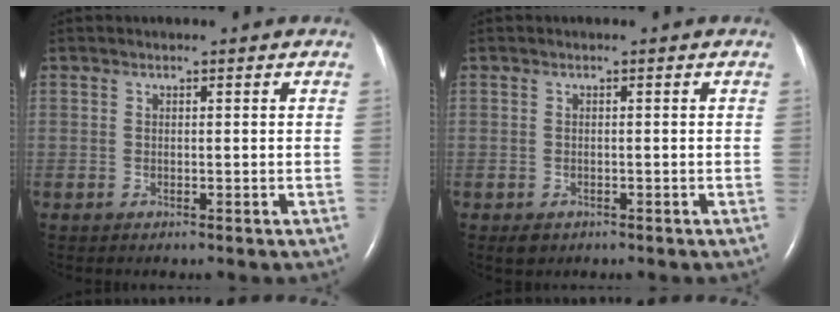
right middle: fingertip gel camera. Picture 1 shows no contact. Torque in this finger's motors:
{"motor_torque": [0.06, -0.04, -0.01, 0.01]}